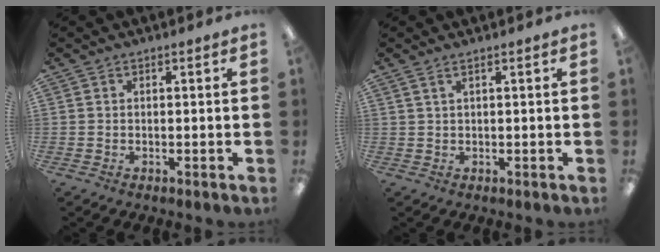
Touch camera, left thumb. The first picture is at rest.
{"total": 1.6, "force": [0.8, 0.3, 1.3], "torque": [-0.028, 0.000, 0.015]}